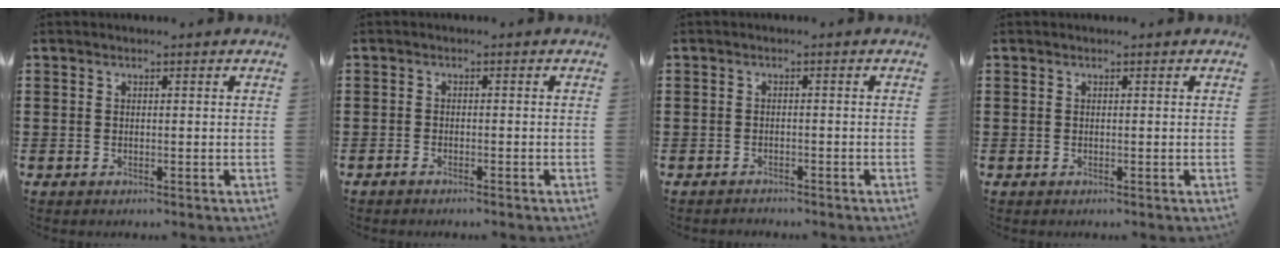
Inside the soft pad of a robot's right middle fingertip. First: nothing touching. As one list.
[{"total": 0.7, "force": [-0.7, -0.1, 0.3], "torque": [-0.007, -0.005, -0.012]}, {"total": 1.3, "force": [-1.2, 0.4, -0.2], "torque": [0.001, 0.003, -0.028]}, {"total": 0.0}]